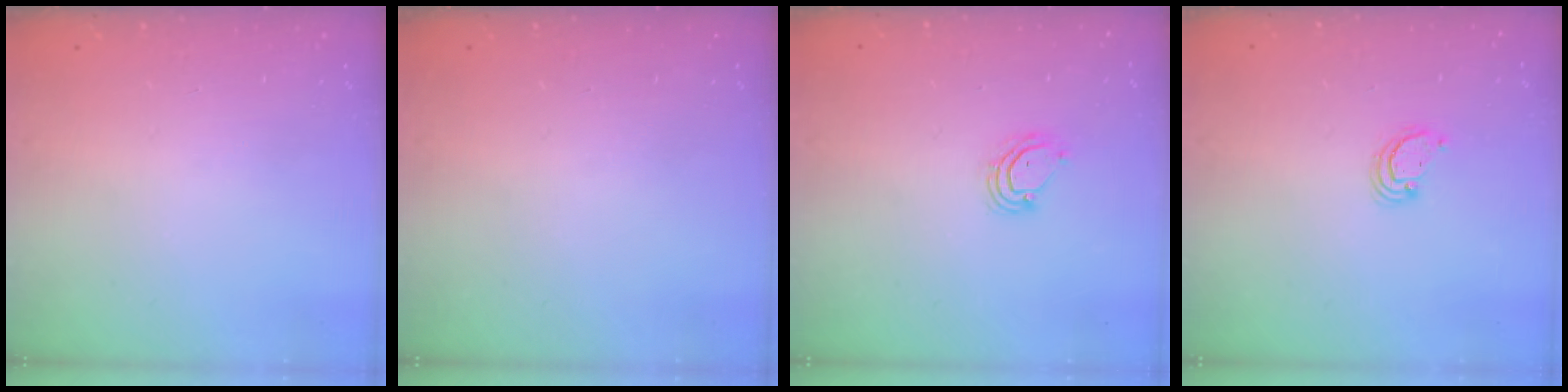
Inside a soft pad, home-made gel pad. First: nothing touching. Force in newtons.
{"total": 0.0}
{"total": 5.5, "press": 5.5, "slide": 0.3}
{"total": 2.3, "press": 2.3, "slide": 0.2}